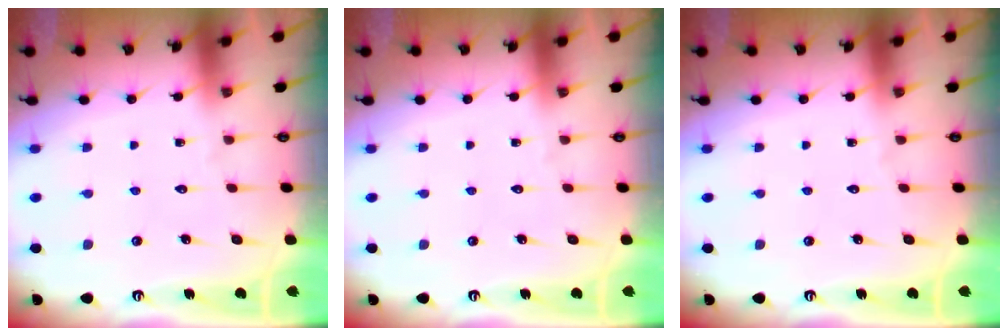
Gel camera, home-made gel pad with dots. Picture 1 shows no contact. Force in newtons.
{"total": 0.0}
{"total": 0.0}